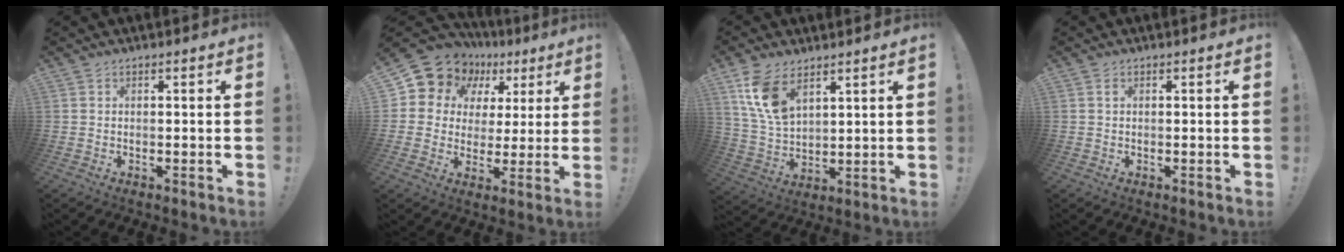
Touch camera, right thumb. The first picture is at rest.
{"total": 11.7, "force": [7.2, 8.5, 3.7], "torque": [-0.069, -0.053, 0.140]}
{"total": 11.5, "force": [6.8, 6.2, 6.9], "torque": [-0.132, -0.025, 0.131]}
{"total": 0.6, "force": [0.1, 0.3, 0.5], "torque": [-0.003, 0.001, 0.001]}